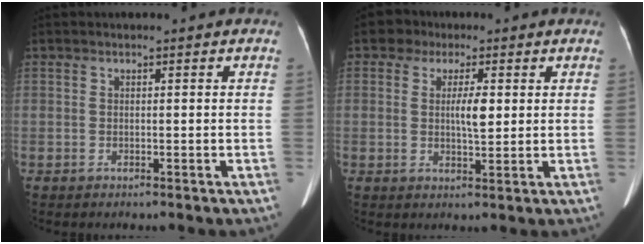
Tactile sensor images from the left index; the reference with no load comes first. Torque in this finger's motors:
{"motor_torque": [0.50, -0.33, 0.23, 0.09]}